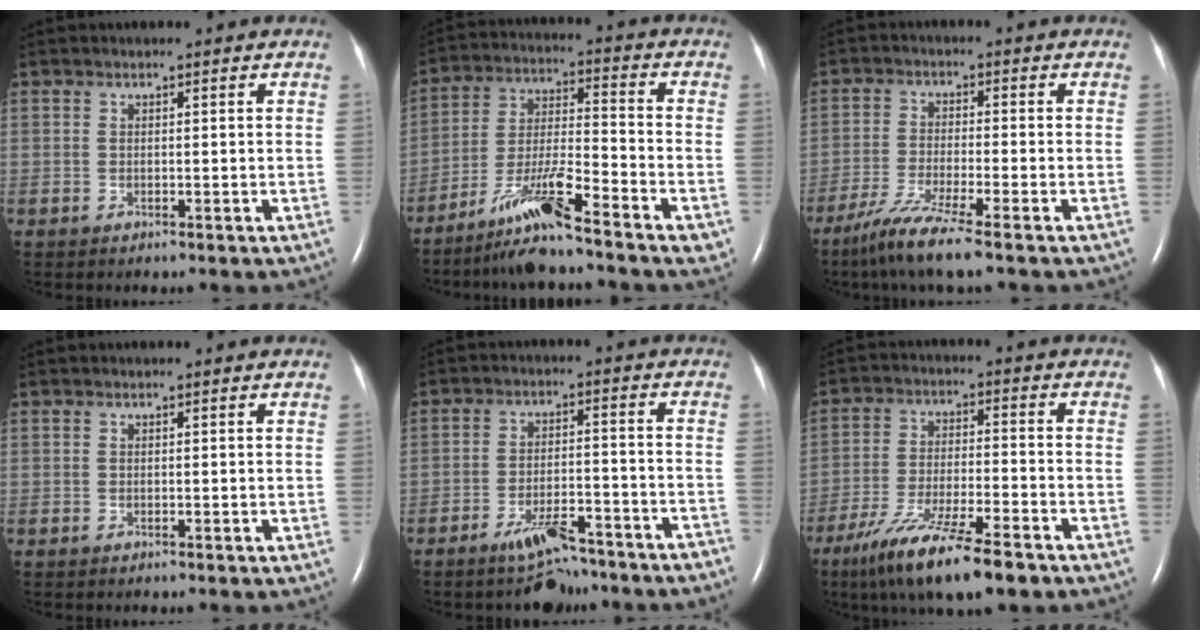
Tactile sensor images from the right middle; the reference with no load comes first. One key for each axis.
{"total": 11.6, "fx": -8.1, "fy": 0.4, "fz": 8.2, "tx": -0.150, "ty": -0.014, "tz": -0.147}
{"total": 7.7, "fx": -5.6, "fy": -0.7, "fz": 5.2, "tx": -0.104, "ty": -0.029, "tz": -0.107}
{"total": 0.0}
{"total": 9.2, "fx": -7.7, "fy": 2.3, "fz": 4.5, "tx": -0.063, "ty": 0.000, "tz": -0.117}
{"total": 14.3, "fx": -9.9, "fy": 1.9, "fz": 10.1, "tx": -0.186, "ty": -0.040, "tz": -0.172}